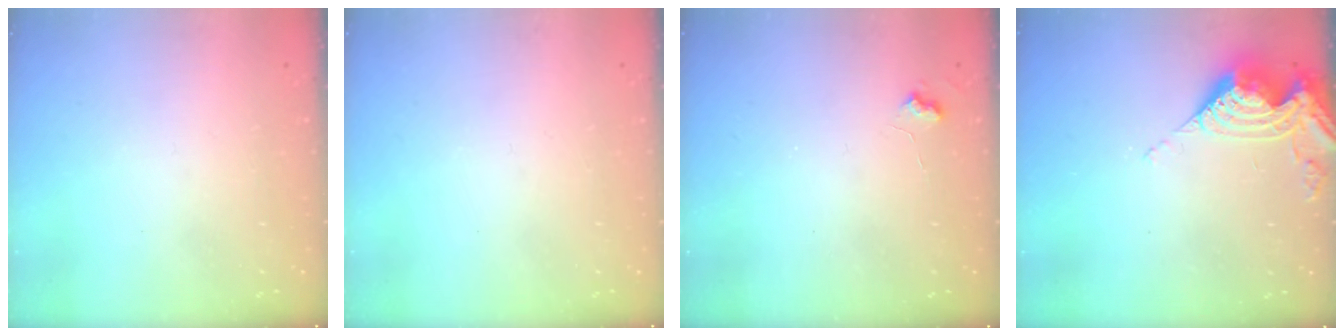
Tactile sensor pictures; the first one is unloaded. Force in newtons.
{"total": 0.0}
{"total": 4.1, "press": 4.0, "slide": 0.6}
{"total": 11.1, "press": 11.0, "slide": 1.2}